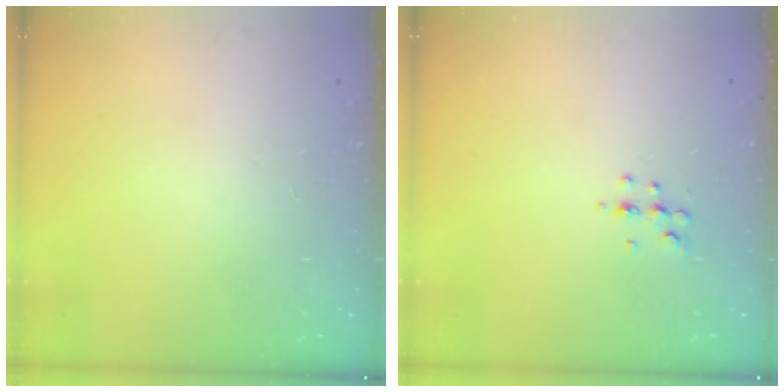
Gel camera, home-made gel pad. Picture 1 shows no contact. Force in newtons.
{"total": 5.3, "press": 5.1, "slide": 1.5}